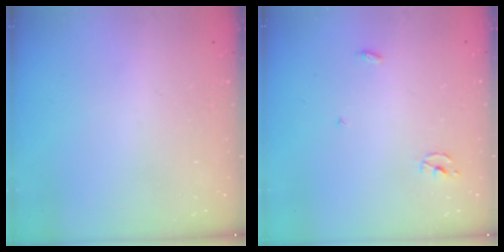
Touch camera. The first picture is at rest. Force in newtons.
{"total": 2.3, "press": 2.3, "slide": 0.2}